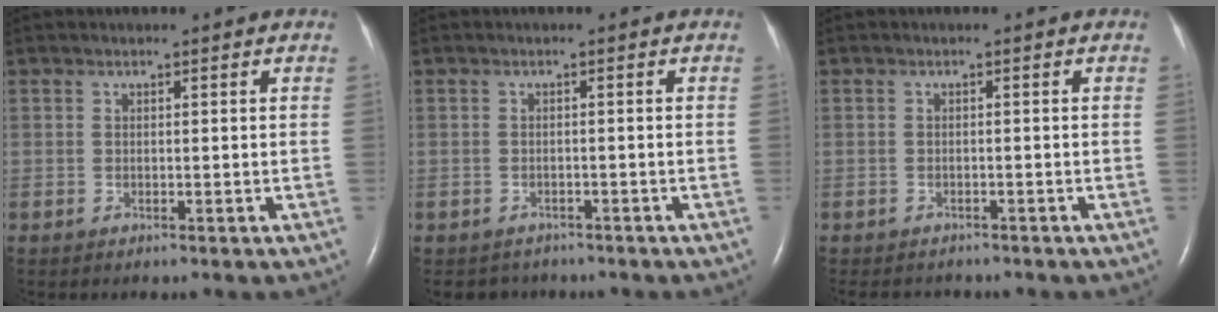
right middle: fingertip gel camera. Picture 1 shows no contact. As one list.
[{"total": 2.5, "force": [-2.1, 1.4, -0.3], "torque": [-0.006, 0.001, -0.030]}, {"total": 4.9, "force": [-4.3, 1.8, 1.4], "torque": [-0.017, -0.003, -0.056]}]